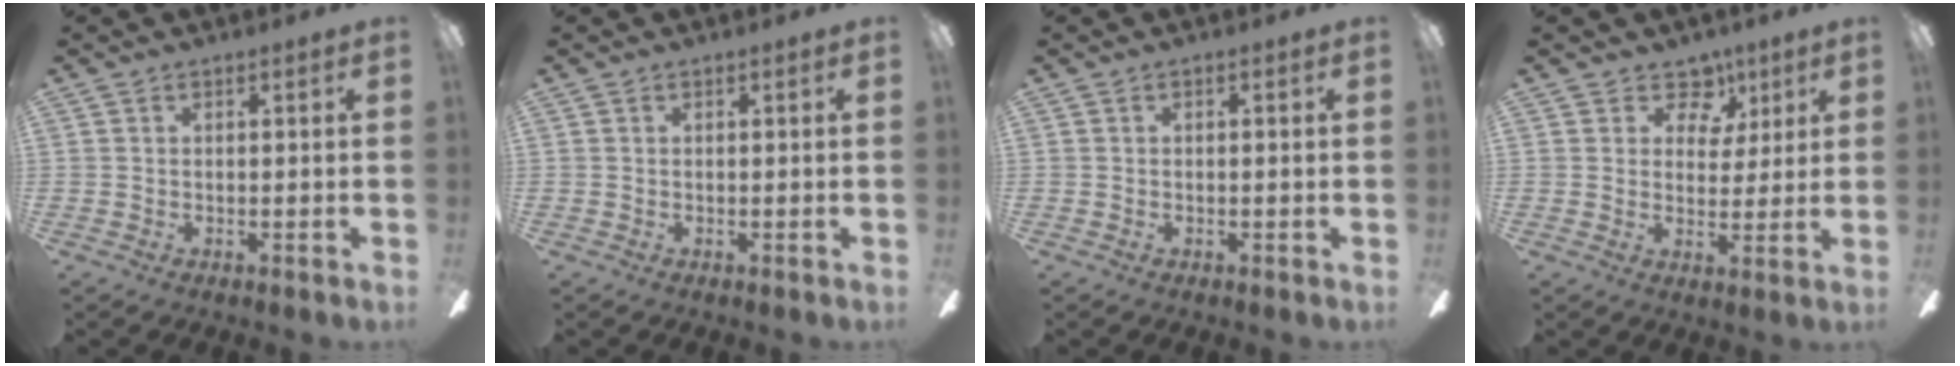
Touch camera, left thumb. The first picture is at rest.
{"total": 0.0}
{"total": 0.0}
{"total": 7.7, "force": [4.3, 5.8, 2.8], "torque": [-0.026, -0.022, 0.075]}